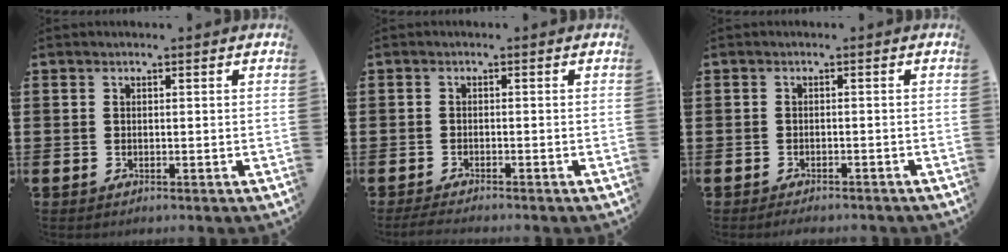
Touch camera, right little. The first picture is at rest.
{"total": 1.3, "force": [-1.1, 0.0, 0.7], "torque": [-0.012, 0.002, -0.021]}
{"total": 1.0, "force": [-1.0, 0.1, 0.2], "torque": [-0.006, -0.001, -0.020]}